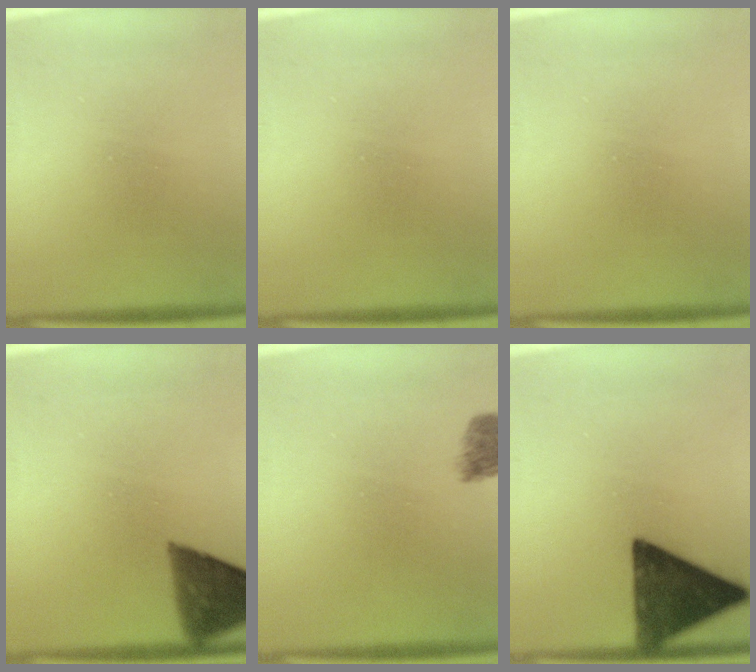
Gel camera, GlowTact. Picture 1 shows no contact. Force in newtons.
{"total": 0.0}
{"total": 0.0}
{"total": 9.7}
{"total": 4.3}
{"total": 13.4}